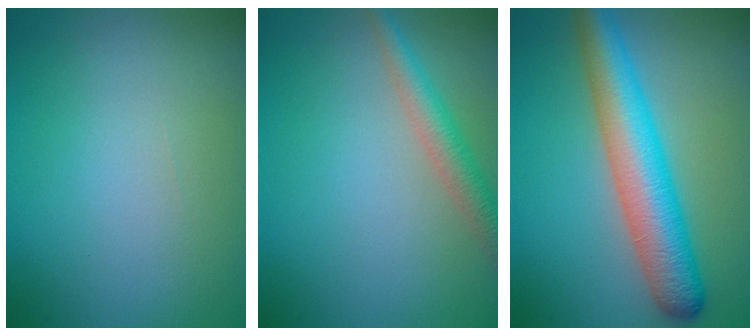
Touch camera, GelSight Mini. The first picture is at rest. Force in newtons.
{"total": 2.9, "press": 2.9, "slide": 0.1}
{"total": 7.1, "press": 7.1, "slide": 0.2}